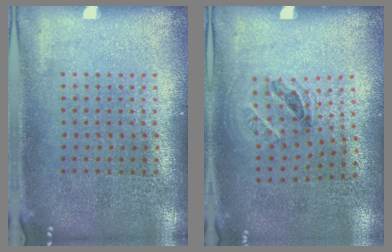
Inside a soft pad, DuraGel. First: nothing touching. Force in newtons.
{"total": 1.2, "press": 0.7, "slide": 0.9}